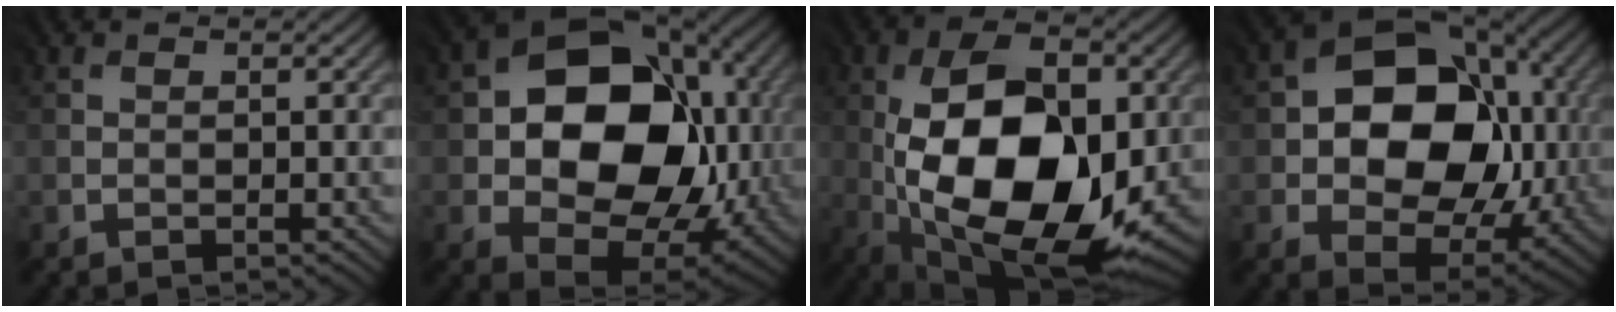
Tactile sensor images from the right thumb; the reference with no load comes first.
{"total": 16.9, "force": [1.6, 12.5, 11.2], "torque": [-0.178, -0.026, 0.039]}
{"total": 18.1, "force": [-1.7, 9.8, 15.2], "torque": [-0.264, 0.002, -0.039]}
{"total": 15.0, "force": [1.4, 11.0, 10.1], "torque": [-0.150, 0.000, 0.027]}